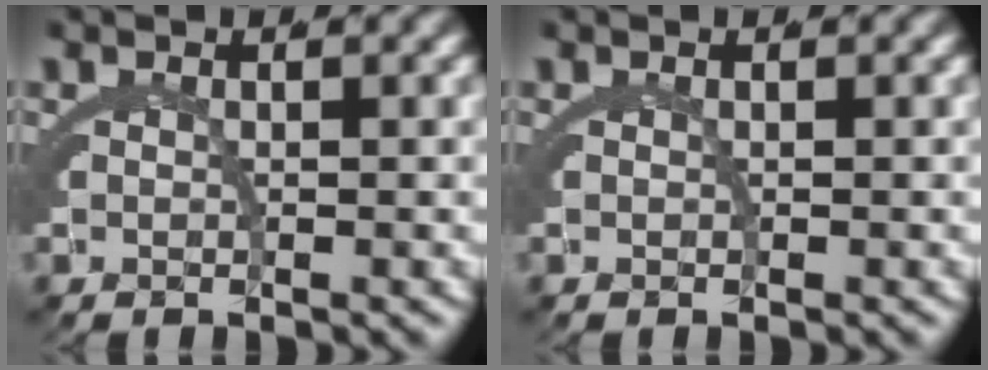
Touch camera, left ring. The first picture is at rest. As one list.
[{"total": 0.0}]